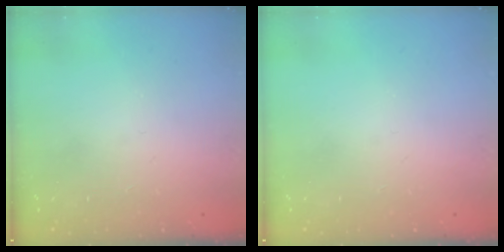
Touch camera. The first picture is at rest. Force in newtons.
{"total": 0.0}